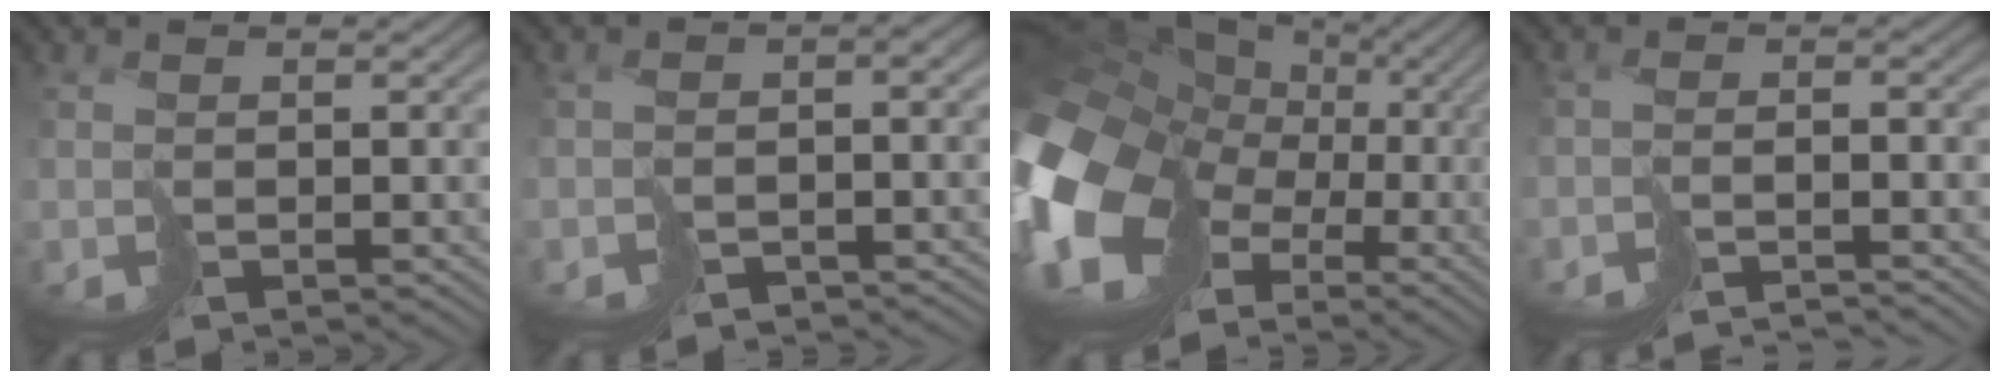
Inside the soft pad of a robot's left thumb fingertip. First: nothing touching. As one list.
[{"total": 4.1, "force": [-3.0, 2.3, 1.6], "torque": [-0.011, -0.016, -0.038]}, {"total": 19.8, "force": [-3.6, 15.7, 11.6], "torque": [-0.337, -0.033, -0.044]}, {"total": 3.9, "force": [-3.8, 0.0, 0.7], "torque": [-0.007, 0.001, -0.065]}]